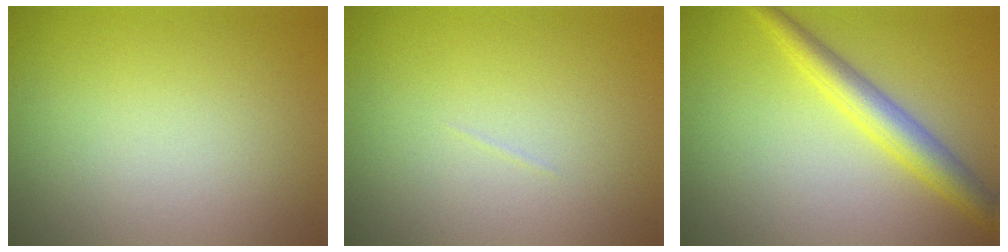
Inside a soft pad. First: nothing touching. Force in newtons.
{"total": 0.0}
{"total": 3.9, "press": 3.8, "slide": 0.1}